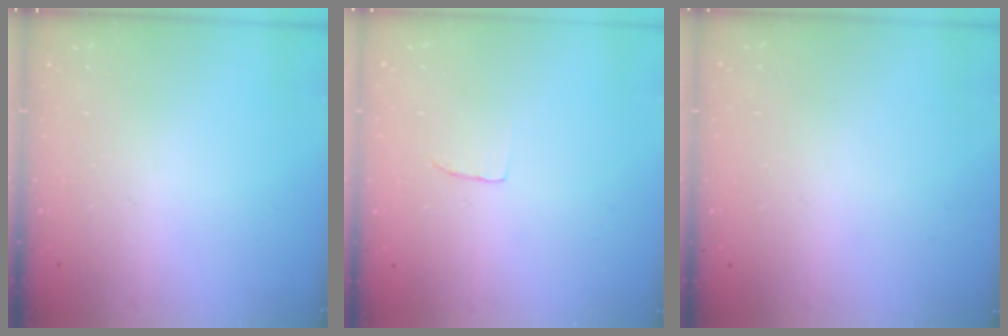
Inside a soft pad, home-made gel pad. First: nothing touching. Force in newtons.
{"total": 3.1, "press": 3.0, "slide": 0.3}
{"total": 0.0}